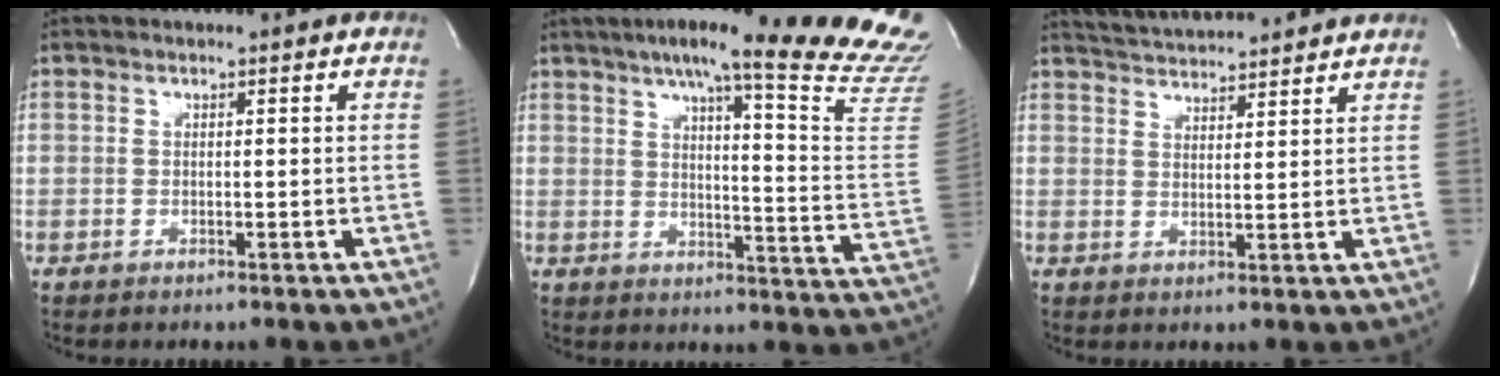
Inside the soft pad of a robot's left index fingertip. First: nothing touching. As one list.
[{"total": 24.8, "force": [21.5, -0.7, 12.3], "torque": [-0.173, -0.089, 0.255]}, {"total": 10.1, "force": [9.6, 0.5, 2.9], "torque": [-0.060, 0.025, 0.145]}]